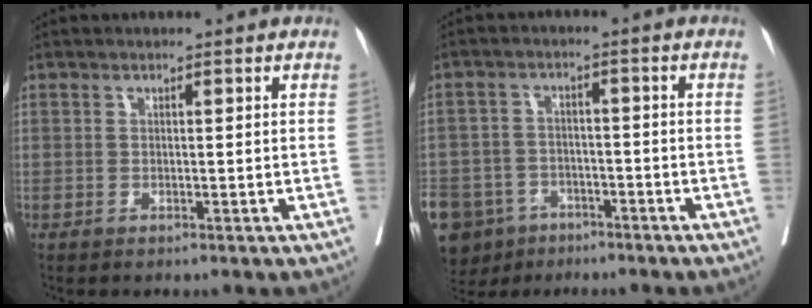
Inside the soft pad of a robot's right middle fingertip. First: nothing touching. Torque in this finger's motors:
{"motor_torque": [1.25, -0.89, 1.05, 0.21]}